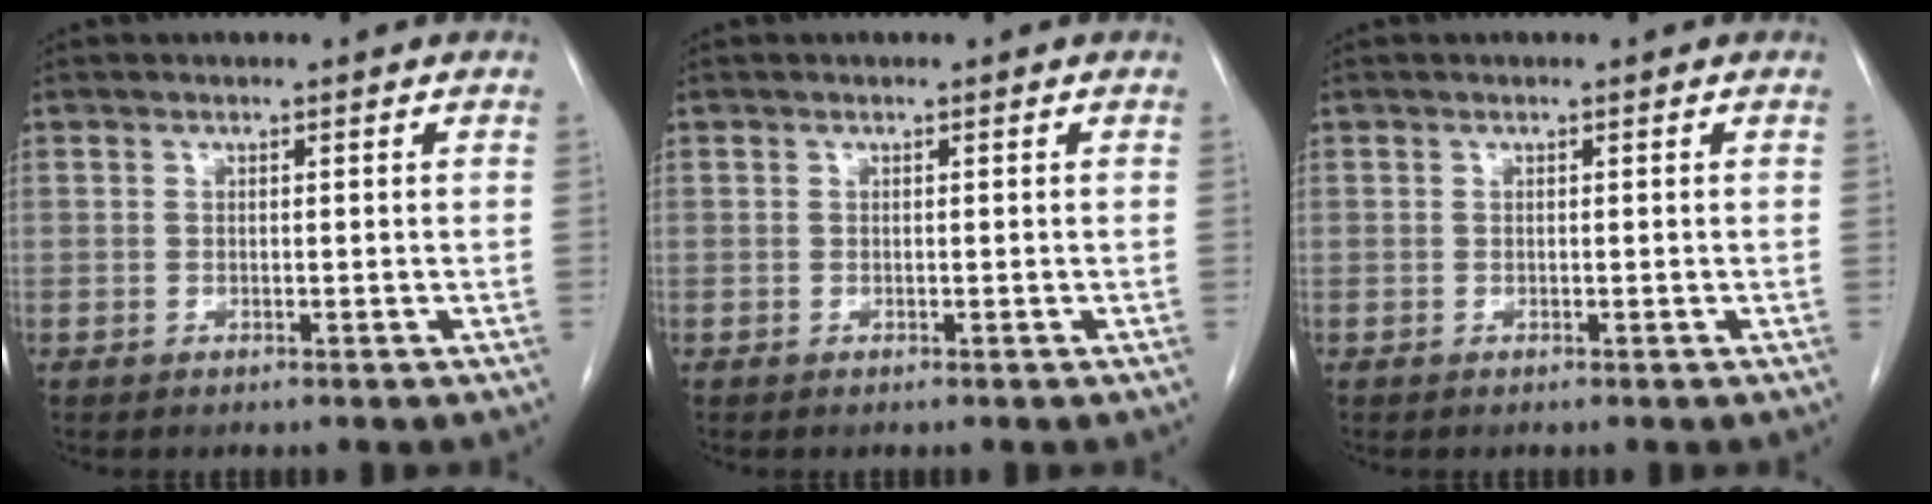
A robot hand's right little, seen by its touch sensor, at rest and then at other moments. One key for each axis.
{"total": 0.0}
{"total": 0.0}